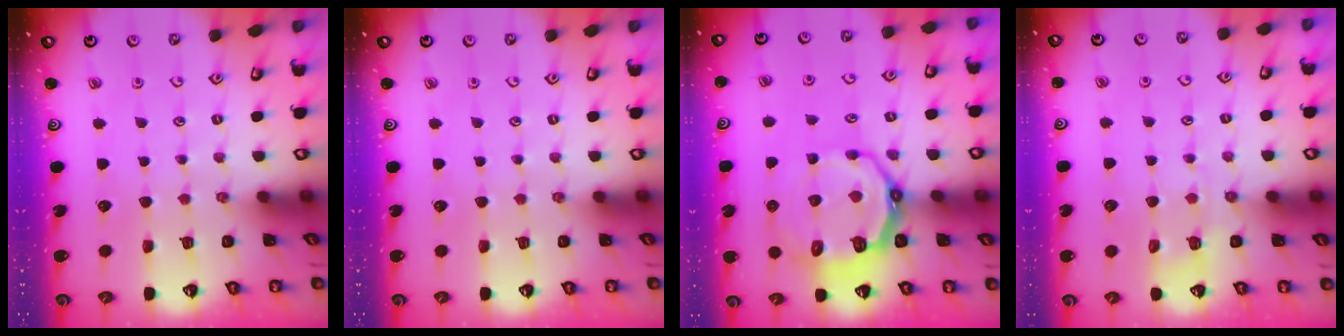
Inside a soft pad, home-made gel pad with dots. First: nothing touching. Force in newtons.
{"total": 0.0}
{"total": 13.2, "press": 12.6, "slide": 4.2}
{"total": 4.7, "press": 4.6, "slide": 1.2}